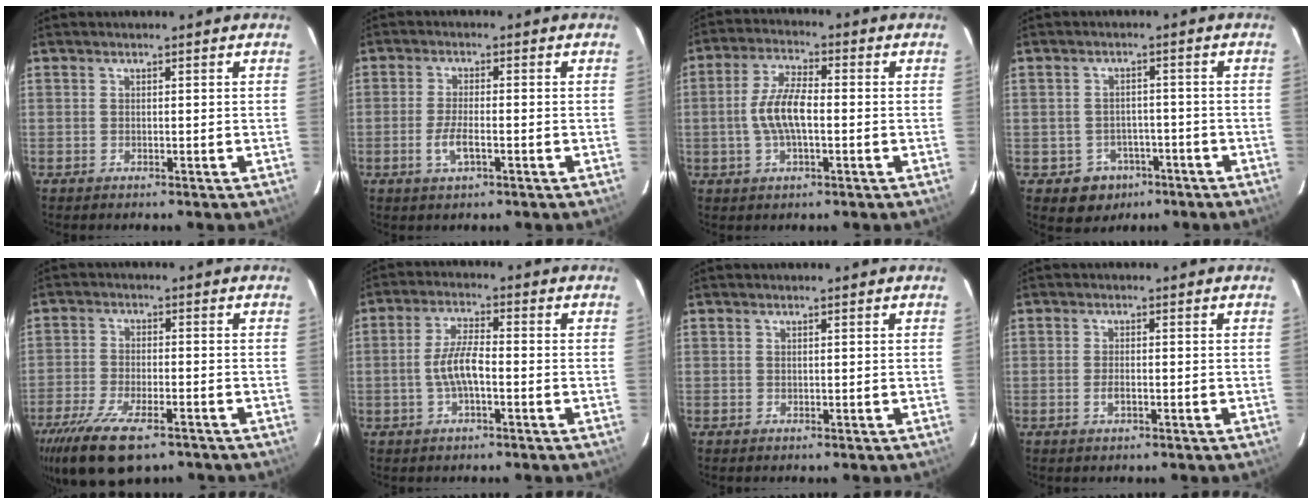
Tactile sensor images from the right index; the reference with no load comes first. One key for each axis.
{"total": 4.4, "fx": -1.8, "fy": 1.4, "fz": 3.7, "tx": -0.080, "ty": -0.006, "tz": -0.033}
{"total": 8.0, "fx": -1.1, "fy": 2.9, "fz": 7.3, "tx": -0.149, "ty": 0.009, "tz": -0.020}
{"total": 6.1, "fx": -3.2, "fy": 5.1, "fz": 1.0, "tx": -0.031, "ty": 0.023, "tz": -0.029}
{"total": 14.4, "fx": -9.8, "fy": 5.1, "fz": 9.3, "tx": -0.207, "ty": -0.041, "tz": -0.172}
{"total": 6.1, "fx": -1.6, "fy": 1.7, "fz": 5.7, "tx": -0.115, "ty": 0.006, "tz": -0.029}
{"total": 0.0}
{"total": 1.9, "fx": -0.8, "fy": 0.9, "fz": 1.5, "tx": -0.031, "ty": -0.003, "tz": -0.014}